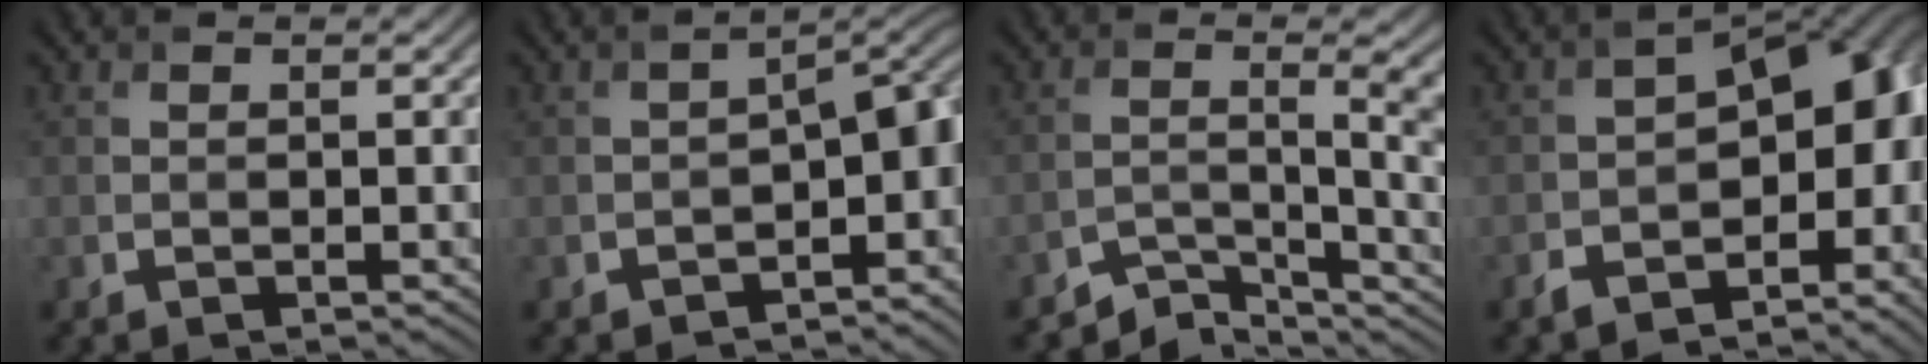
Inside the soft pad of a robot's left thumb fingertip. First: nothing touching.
{"total": 7.5, "force": [-2.8, 3.7, 5.9], "torque": [-0.064, -0.019, -0.036]}
{"total": 6.0, "force": [-3.7, 1.5, 4.5], "torque": [-0.053, 0.001, -0.069]}
{"total": 13.1, "force": [-3.8, 7.8, 9.9], "torque": [-0.126, -0.024, -0.048]}